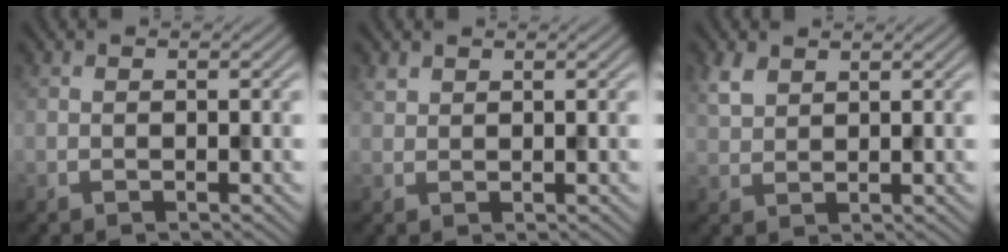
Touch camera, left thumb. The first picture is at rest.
{"total": 1.0, "force": [0.8, 0.5, 0.3], "torque": [-0.008, -0.001, 0.020]}
{"total": 2.7, "force": [1.8, 1.4, 1.5], "torque": [-0.039, 0.002, 0.041]}